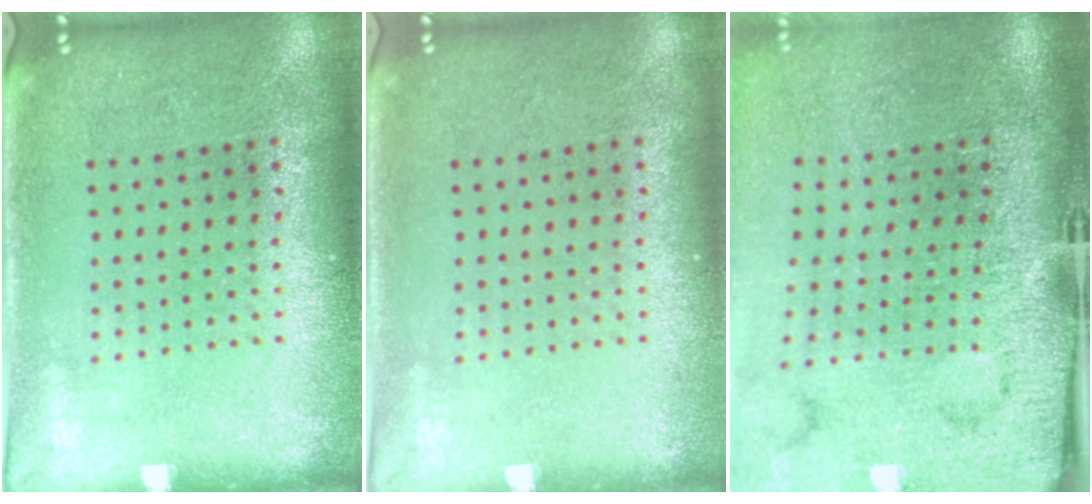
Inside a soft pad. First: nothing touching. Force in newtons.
{"total": 0.0}
{"total": 4.6, "press": 3.6, "slide": 2.9}